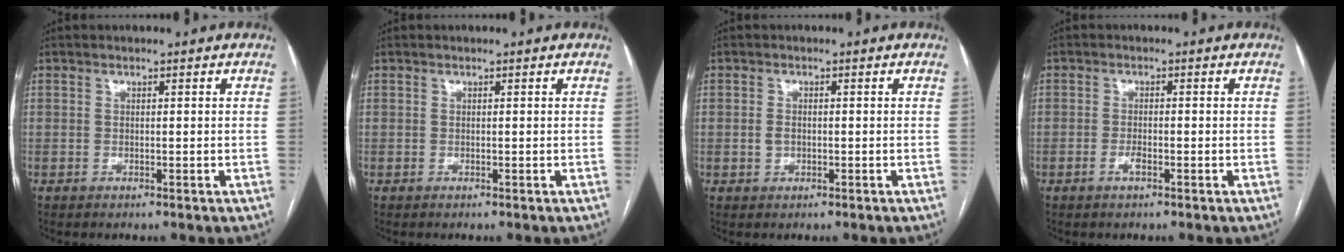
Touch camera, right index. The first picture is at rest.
{"total": 0.0}
{"total": 1.4, "force": [-0.3, 1.1, 0.9], "torque": [-0.018, 0.002, -0.003]}
{"total": 1.6, "force": [-0.9, 0.3, 1.3], "torque": [-0.027, 0.000, -0.017]}